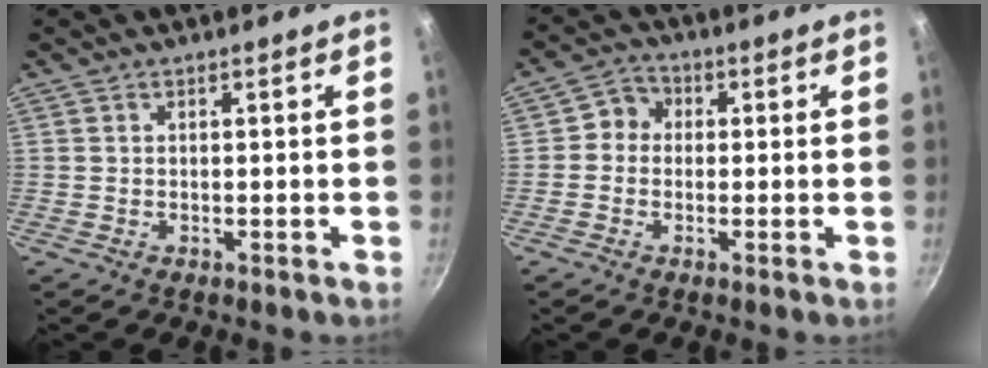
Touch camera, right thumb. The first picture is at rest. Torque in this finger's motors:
{"motor_torque": [-0.39, 0.48, 0.20, 0.18, 0.01]}